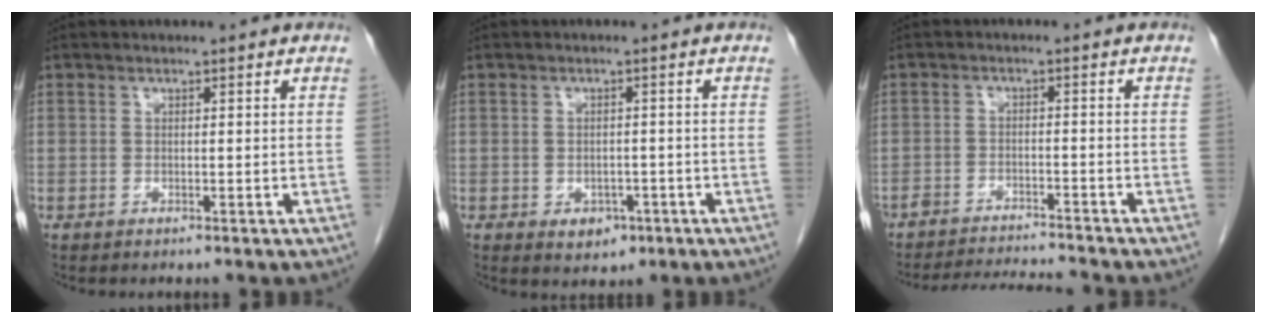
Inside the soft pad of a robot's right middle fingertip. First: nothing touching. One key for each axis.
{"total": 3.1, "fx": -1.4, "fy": 2.2, "fz": 1.7, "tx": -0.019, "ty": 0.001, "tz": -0.008}
{"total": 8.2, "fx": -8.0, "fy": -0.1, "fz": 1.6, "tx": -0.017, "ty": -0.002, "tz": -0.129}